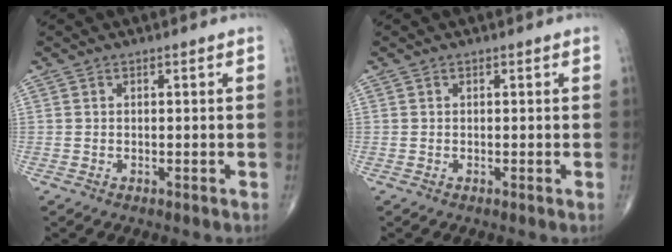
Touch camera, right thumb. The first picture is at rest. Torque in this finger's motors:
{"motor_torque": [-0.24, 0.15, -0.33, -0.07, -0.05]}